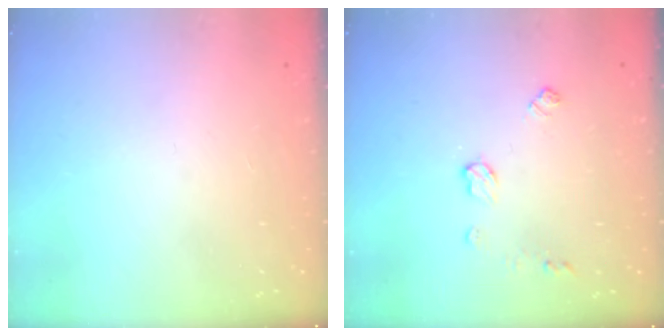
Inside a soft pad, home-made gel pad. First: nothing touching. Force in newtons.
{"total": 6.1, "press": 6.1, "slide": 0.4}